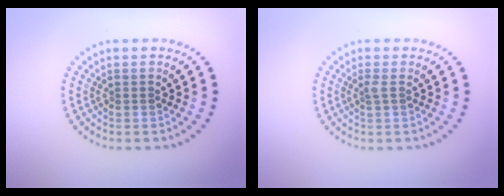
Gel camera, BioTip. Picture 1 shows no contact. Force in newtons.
{"total": 0.7, "press": 0.6, "slide": 0.4}